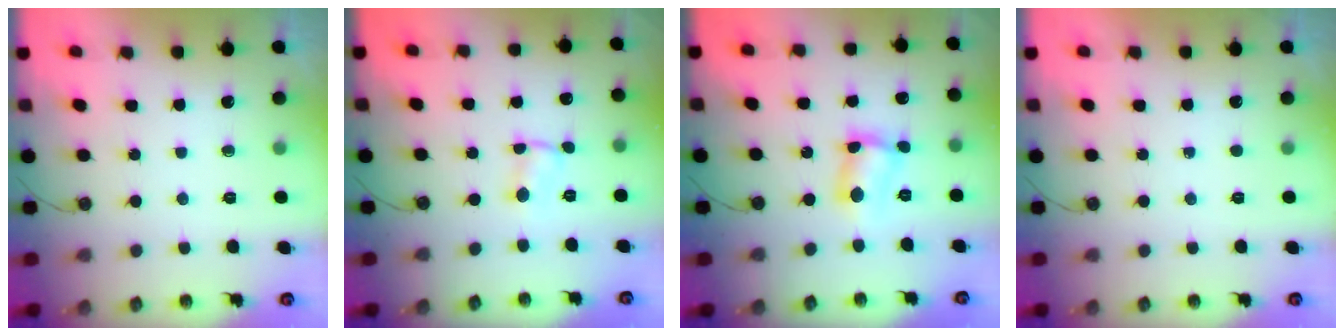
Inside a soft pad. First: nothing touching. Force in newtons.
{"total": 1.1, "press": 1.1, "slide": 0.2}
{"total": 7.1, "press": 7.0, "slide": 0.4}
{"total": 0.0}